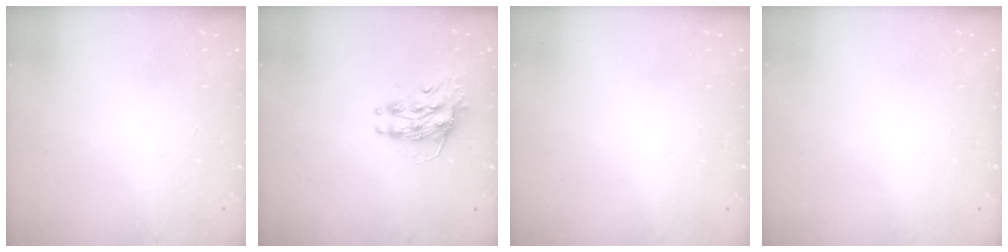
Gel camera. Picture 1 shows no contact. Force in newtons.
{"total": 10.4, "press": 10.3, "slide": 0.8}
{"total": 0.0}
{"total": 0.0}